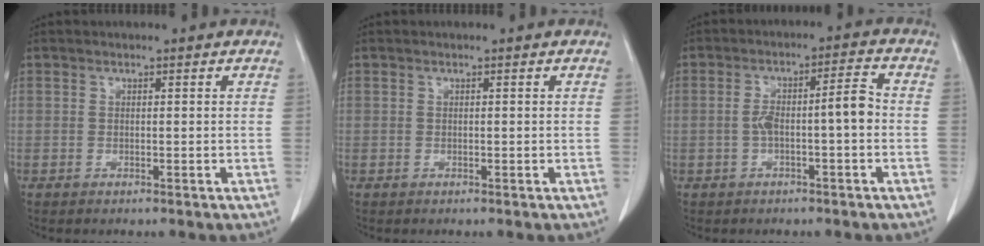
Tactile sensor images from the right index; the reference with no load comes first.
{"total": 0.0}
{"total": 6.0, "force": [-1.0, 0.9, 5.8], "torque": [-0.104, 0.026, -0.013]}